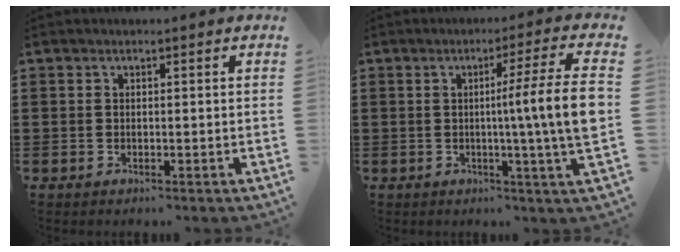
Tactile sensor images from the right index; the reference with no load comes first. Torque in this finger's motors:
{"motor_torque": [1.56, -0.46, 0.33, 0.21]}